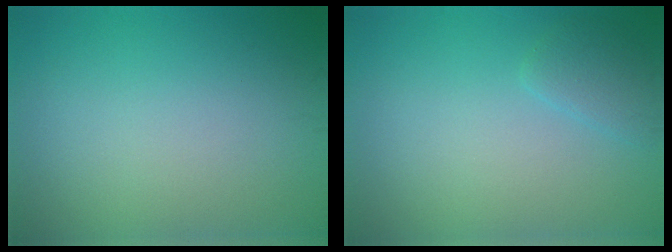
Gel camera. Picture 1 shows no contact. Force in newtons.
{"total": 1.5, "press": 1.5, "slide": 0.2}